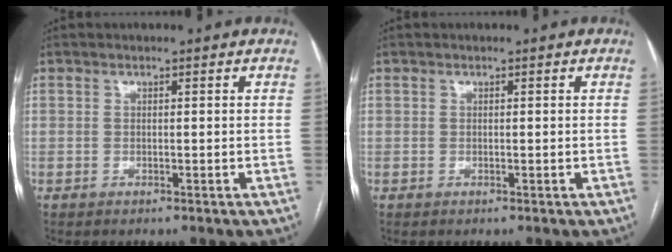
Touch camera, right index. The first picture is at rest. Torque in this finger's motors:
{"motor_torque": [0.07, 0.04, 0.01, 0.01]}